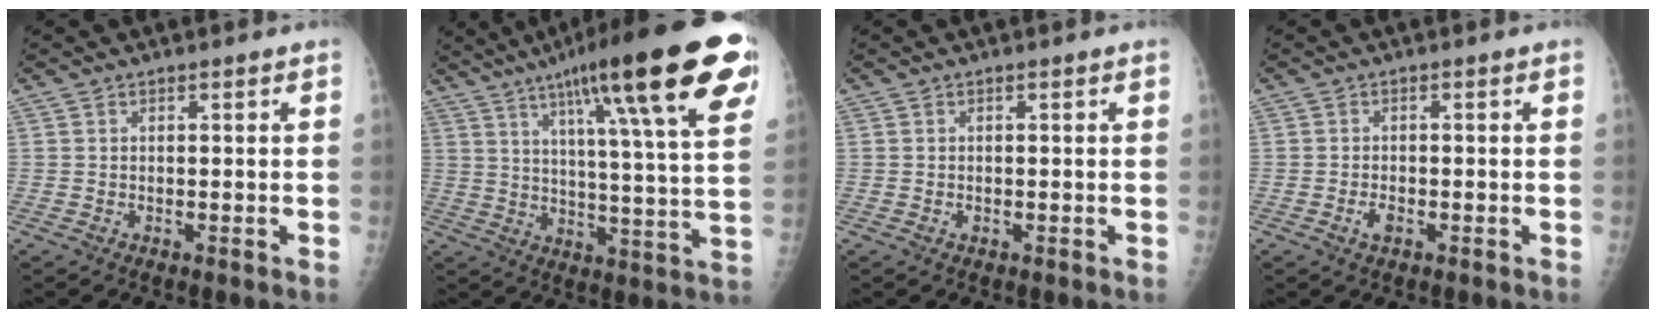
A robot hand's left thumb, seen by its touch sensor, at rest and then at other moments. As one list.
[{"total": 26.6, "force": [14.2, 4.2, 22.2], "torque": [-0.313, -0.023, 0.200]}, {"total": 0.5, "force": [-0.2, 0.4, 0.2], "torque": [-0.001, 0.003, -0.005]}, {"total": 1.8, "force": [-0.9, 1.0, 1.2], "torque": [-0.020, 0.004, -0.018]}]